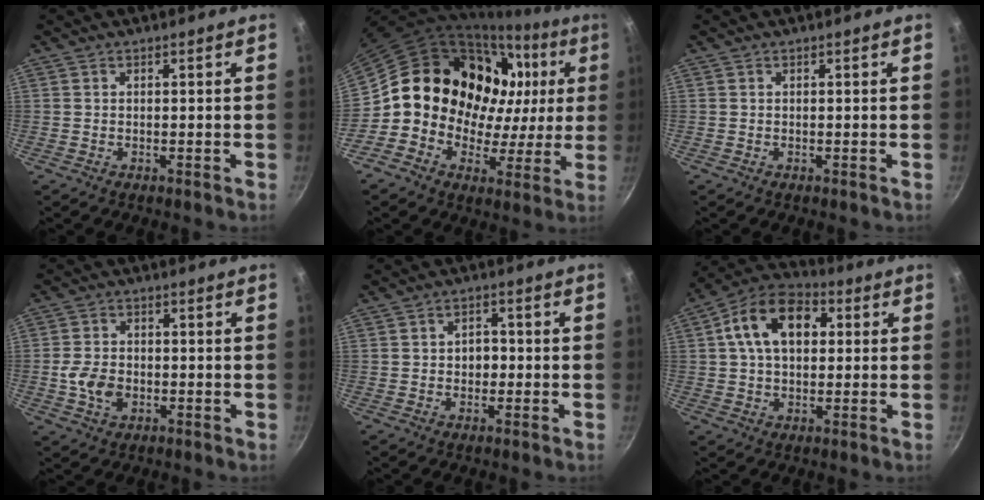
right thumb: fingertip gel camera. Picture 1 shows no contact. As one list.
[{"total": 22.4, "force": [4.6, 17.9, 12.8], "torque": [-0.167, 0.029, 0.066]}, {"total": 0.0}, {"total": 5.9, "force": [-1.2, 4.2, 4.0], "torque": [-0.070, 0.011, -0.024]}, {"total": 3.4, "force": [-0.2, 2.6, 2.2], "torque": [-0.013, 0.010, -0.004]}, {"total": 14.0, "force": [3.1, 9.2, 10.1], "torque": [-0.140, 0.021, 0.036]}]